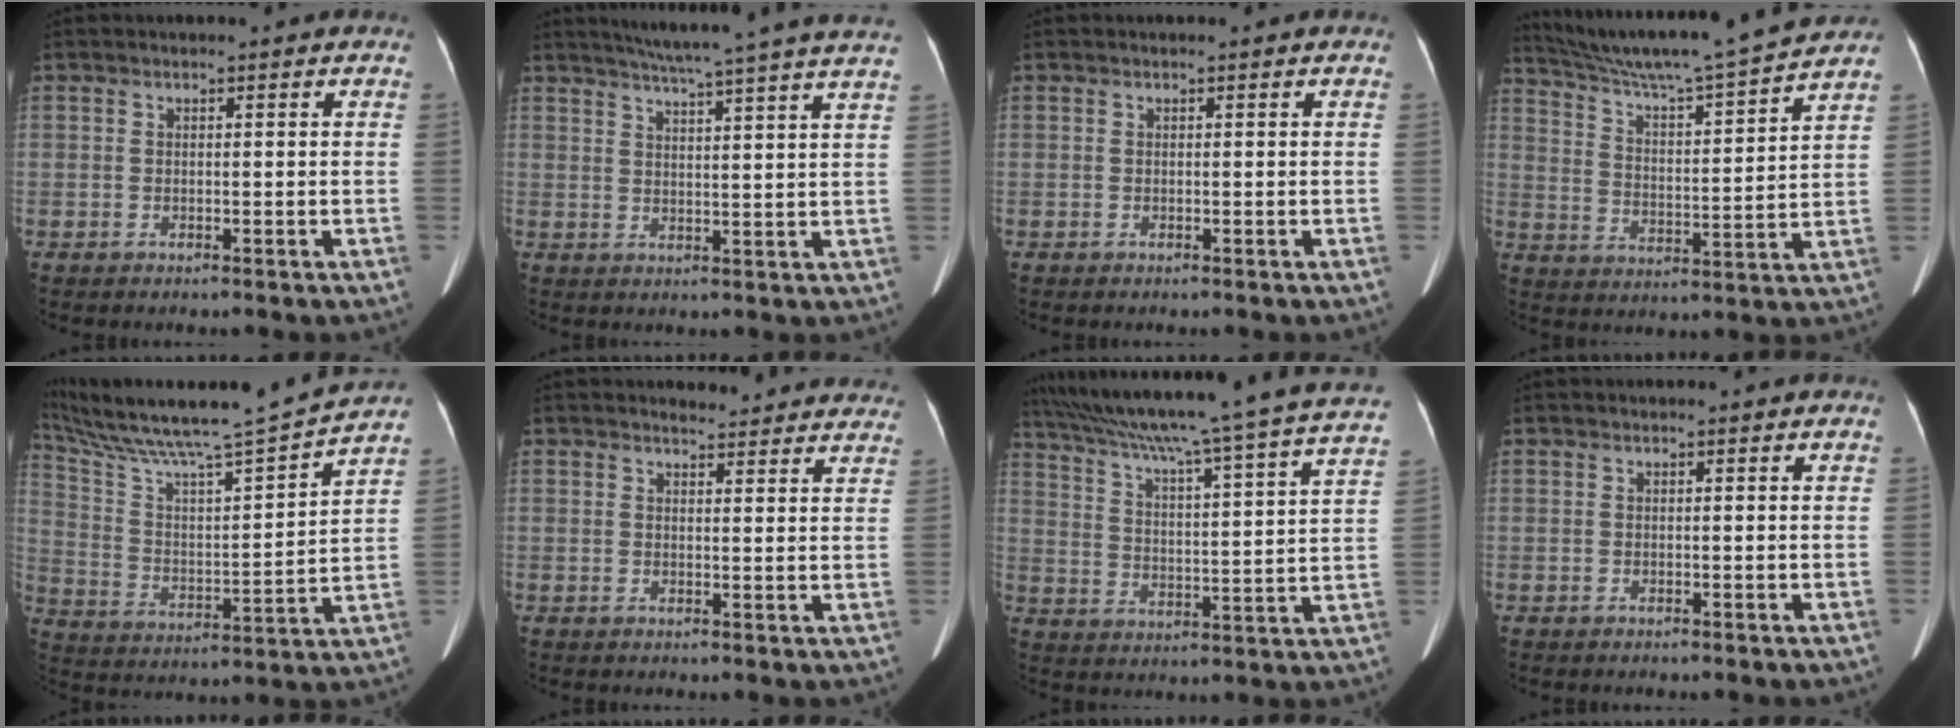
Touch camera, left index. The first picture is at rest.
{"total": 18.1, "force": [15.7, -1.5, 8.9], "torque": [-0.144, -0.012, 0.197]}
{"total": 0.0}
{"total": 18.1, "force": [16.5, -1.2, 7.3], "torque": [-0.135, -0.009, 0.255]}
{"total": 18.9, "force": [16.9, -1.2, 8.2], "torque": [-0.157, -0.024, 0.279]}
{"total": 9.0, "force": [8.6, 2.0, 1.6], "torque": [0.001, -0.001, 0.080]}
{"total": 29.3, "force": [25.1, -0.9, 15.1], "torque": [-0.251, -0.036, 0.338]}
{"total": 0.0}